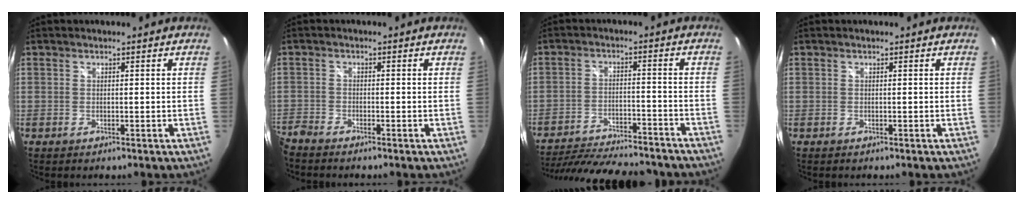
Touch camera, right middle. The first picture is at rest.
{"total": 4.4, "force": [-4.1, 1.0, 1.2], "torque": [-0.046, -0.019, -0.086]}
{"total": 23.0, "force": [-20.0, 4.9, 10.2], "torque": [-0.196, -0.026, -0.283]}
{"total": 0.0}